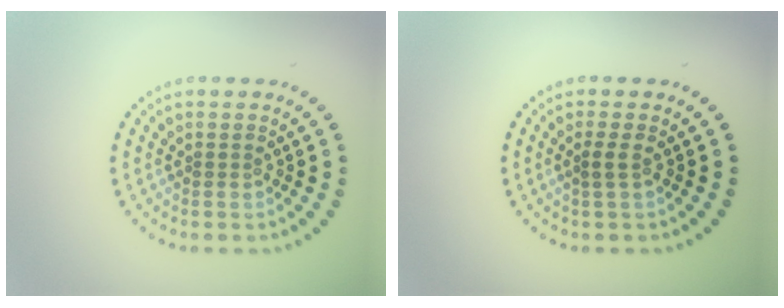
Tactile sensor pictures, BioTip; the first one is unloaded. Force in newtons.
{"total": 0.9, "press": 0.8, "slide": 0.4}